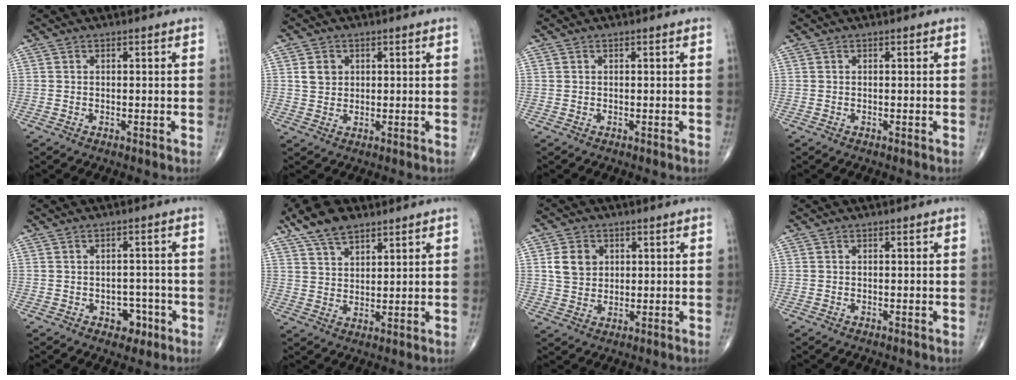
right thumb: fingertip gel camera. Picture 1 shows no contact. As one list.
[{"total": 3.3, "force": [1.0, 2.8, 1.5], "torque": [-0.014, -0.002, 0.020]}, {"total": 0.0}, {"total": 0.0}, {"total": 4.2, "force": [-1.8, 3.1, 2.1], "torque": [-0.001, 0.016, -0.021]}, {"total": 9.3, "force": [6.5, 4.3, 5.1], "torque": [-0.083, -0.019, 0.124]}, {"total": 6.1, "force": [1.6, 5.0, 3.1], "torque": [-0.038, -0.007, 0.031]}, {"total": 0.0}]